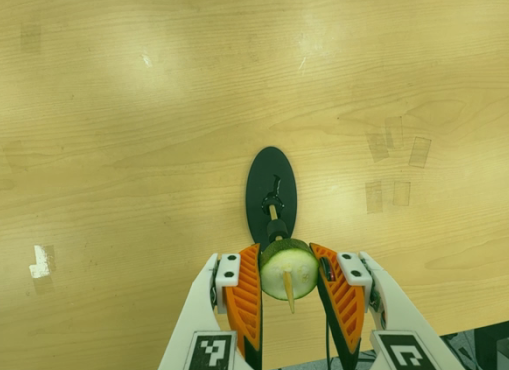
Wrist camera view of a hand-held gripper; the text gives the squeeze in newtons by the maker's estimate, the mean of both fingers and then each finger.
{"total": 10.8, "left": 9.5, "right": 12.1}